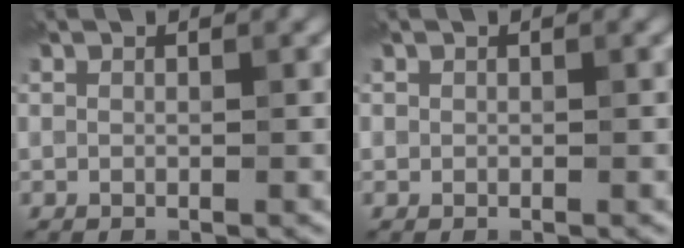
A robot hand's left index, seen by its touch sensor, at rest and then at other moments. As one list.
[{"total": 0.0}]